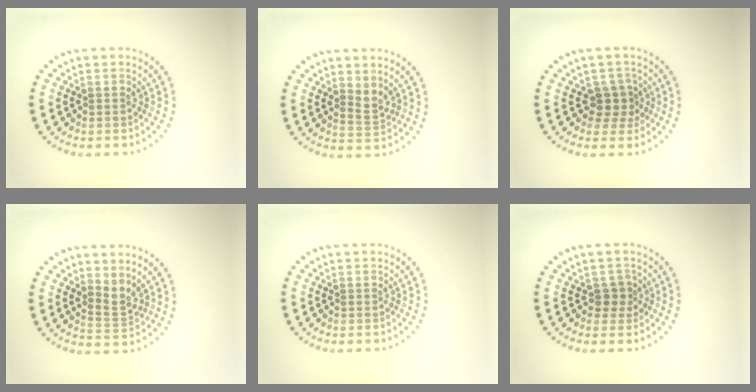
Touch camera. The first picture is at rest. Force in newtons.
{"total": 1.8, "press": 1.4, "slide": 1.2}
{"total": 2.3, "press": 1.8, "slide": 1.3}
{"total": 2.2, "press": 1.4, "slide": 1.7}
{"total": 0.0}
{"total": 1.5, "press": 1.3, "slide": 0.8}